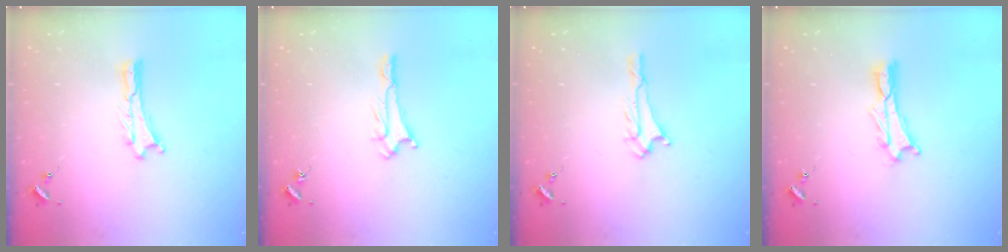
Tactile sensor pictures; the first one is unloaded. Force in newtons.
{"total": 1.7, "press": 1.7, "slide": 0.2}
{"total": 1.9, "press": 1.9, "slide": 0.4}
{"total": 1.1, "press": 1.1, "slide": 0.2}